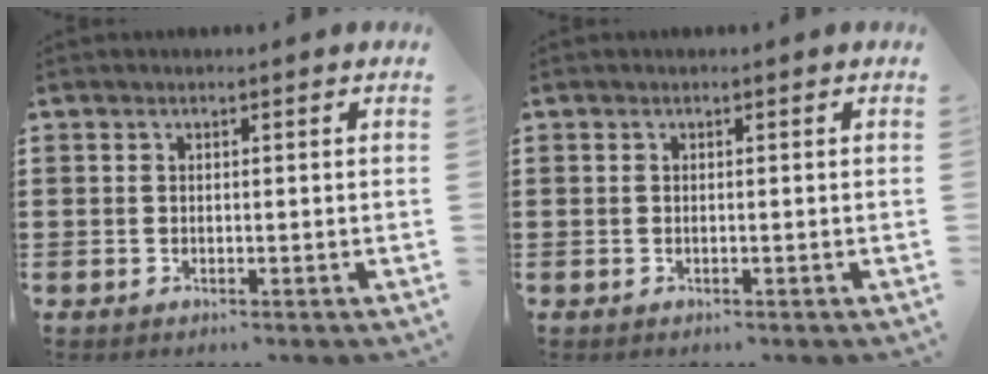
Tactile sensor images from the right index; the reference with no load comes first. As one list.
[{"total": 0.0}]